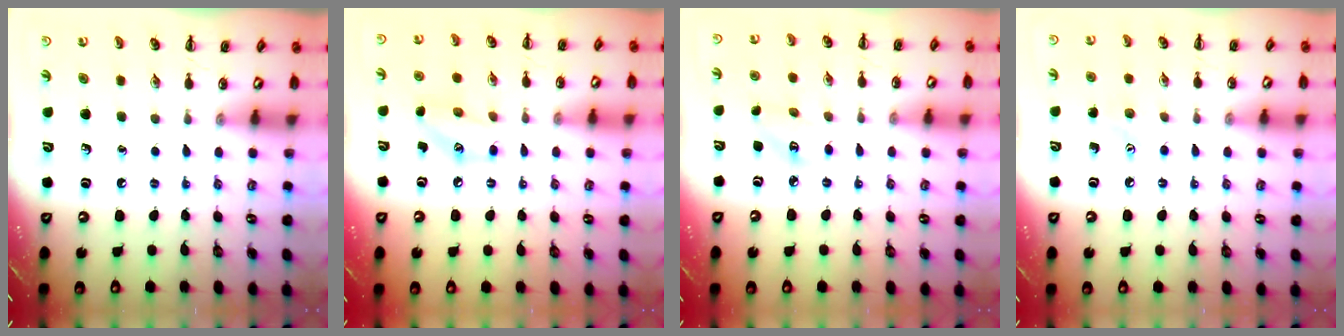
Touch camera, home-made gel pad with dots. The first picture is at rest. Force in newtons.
{"total": 8.9, "press": 8.9, "slide": 0.9}
{"total": 3.0, "press": 2.9, "slide": 0.7}
{"total": 6.2, "press": 6.1, "slide": 1.2}